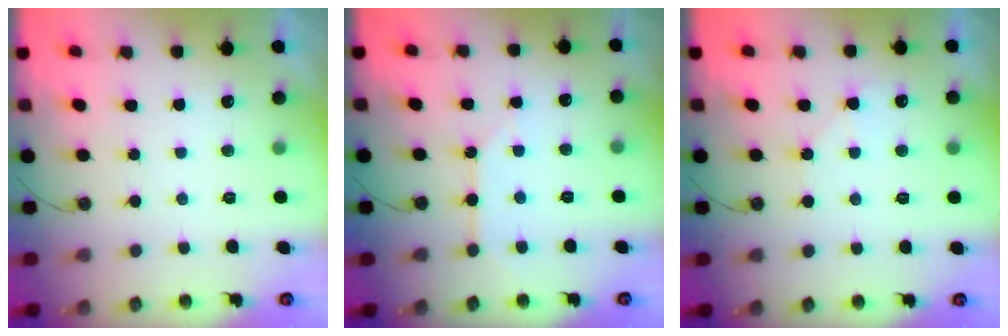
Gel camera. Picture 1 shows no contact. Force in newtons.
{"total": 2.7, "press": 2.7, "slide": 0.3}
{"total": 6.0, "press": 5.9, "slide": 0.8}